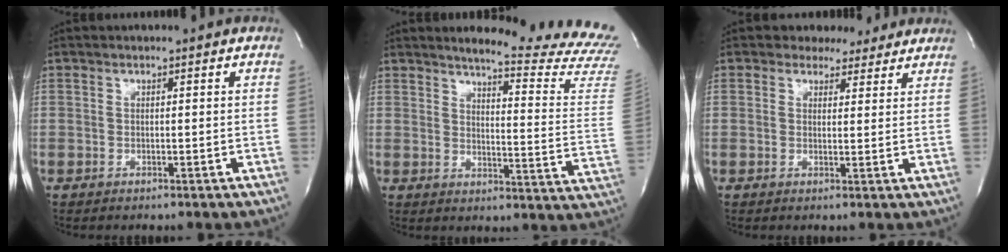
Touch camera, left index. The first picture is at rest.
{"total": 19.8, "force": [19.0, -0.7, 5.6], "torque": [-0.074, -0.152, 0.205]}
{"total": 4.9, "force": [3.9, 2.8, 0.8], "torque": [-0.009, 0.005, 0.041]}